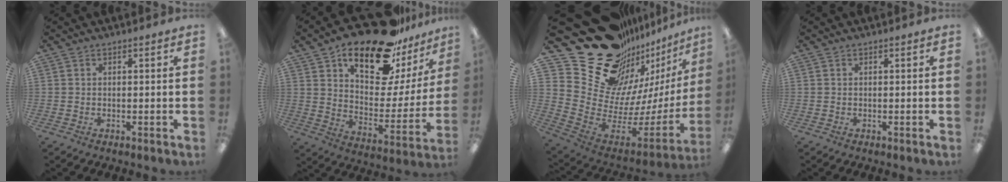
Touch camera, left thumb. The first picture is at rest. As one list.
[{"total": 22.4, "force": [16.1, 9.2, 12.5], "torque": [-0.195, -0.105, 0.275]}, {"total": 26.4, "force": [17.8, 15.4, 11.9], "torque": [-0.182, -0.161, 0.370]}, {"total": 0.0}]